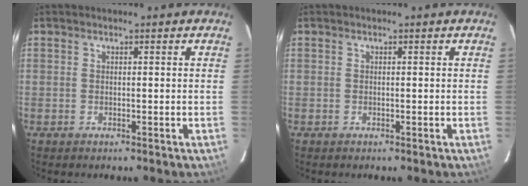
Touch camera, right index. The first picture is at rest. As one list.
[{"total": 0.0}]